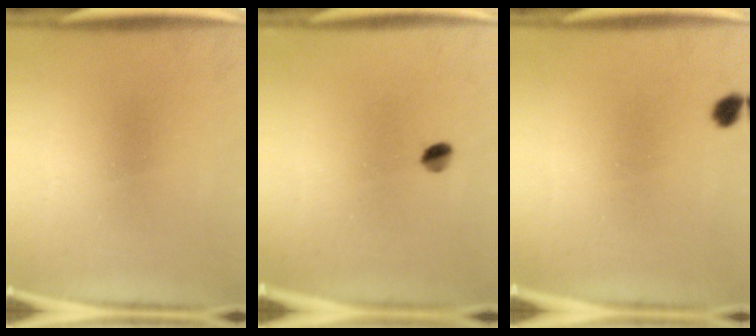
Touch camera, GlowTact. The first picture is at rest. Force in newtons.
{"total": 2.5}
{"total": 1.9}